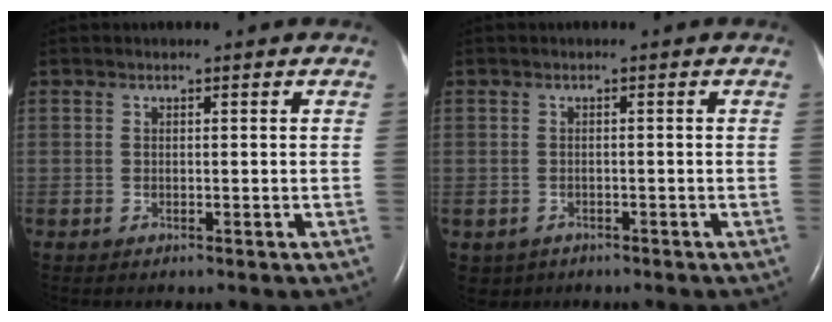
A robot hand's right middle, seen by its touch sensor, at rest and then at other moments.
{"total": 2.5, "force": [-1.5, 1.9, 0.3], "torque": [-0.007, 0.003, -0.019]}